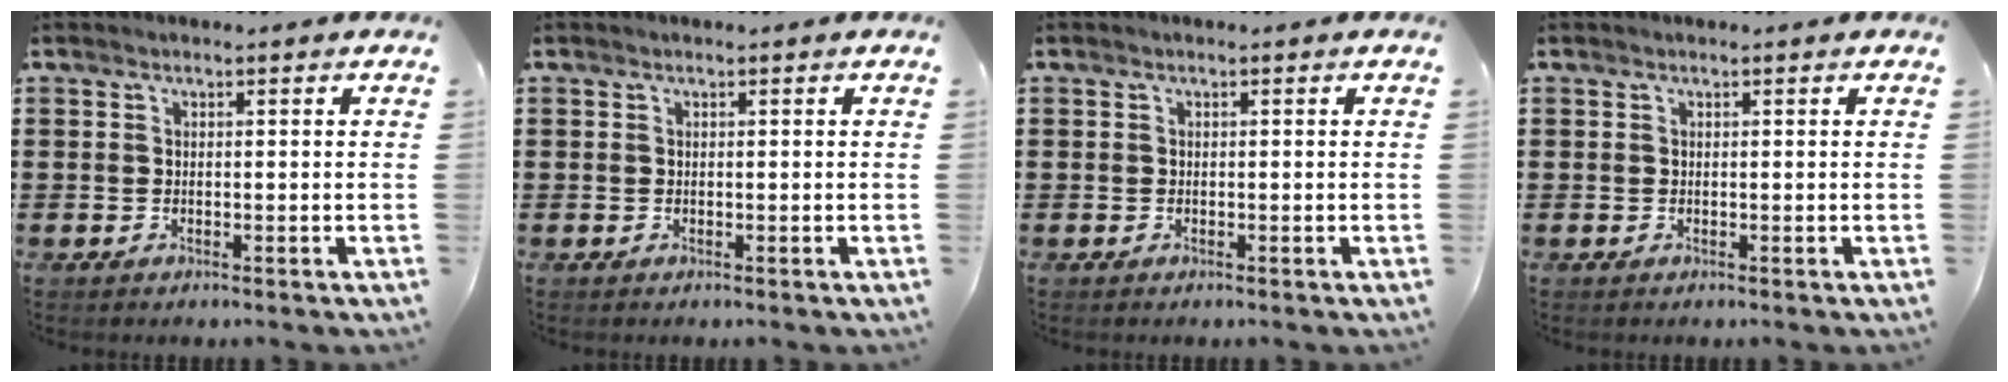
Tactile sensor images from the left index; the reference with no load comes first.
{"total": 0.0}
{"total": 0.0}
{"total": 0.0}